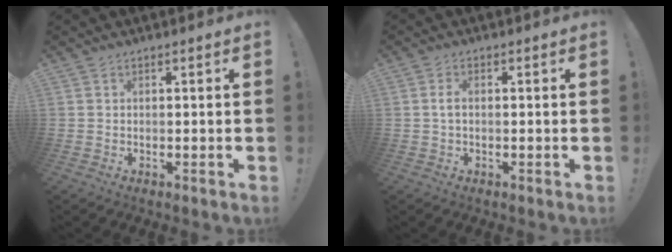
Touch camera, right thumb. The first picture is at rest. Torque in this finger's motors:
{"motor_torque": [-0.06, -0.03, 0.37, -0.12, 0.04]}